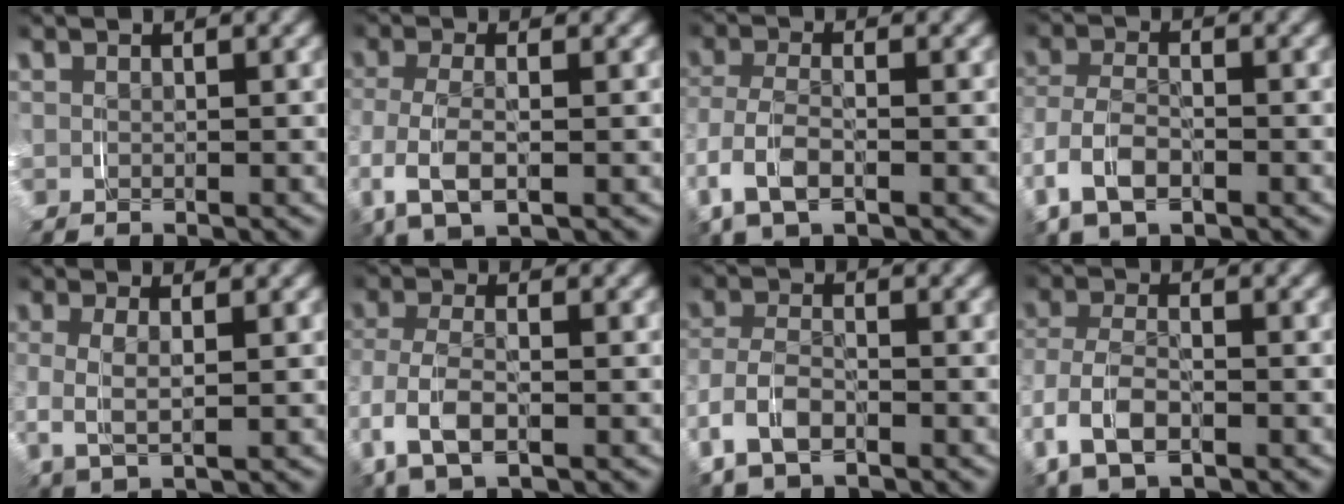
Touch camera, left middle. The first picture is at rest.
{"total": 4.9, "force": [-1.0, 2.4, 4.1], "torque": [-0.106, -0.007, -0.012]}
{"total": 4.5, "force": [-1.5, 2.4, 3.5], "torque": [-0.095, -0.011, -0.020]}
{"total": 4.7, "force": [-1.6, 3.0, 3.2], "torque": [-0.087, -0.011, -0.025]}
{"total": 3.7, "force": [0.2, 1.6, 3.3], "torque": [-0.082, -0.007, 0.013]}
{"total": 4.8, "force": [-1.4, 2.5, 3.9], "torque": [-0.100, -0.009, -0.018]}
{"total": 4.2, "force": [-1.7, 2.7, 2.8], "torque": [-0.077, -0.010, -0.026]}
{"total": 4.9, "force": [-1.5, 3.0, 3.6], "torque": [-0.095, -0.011, -0.021]}